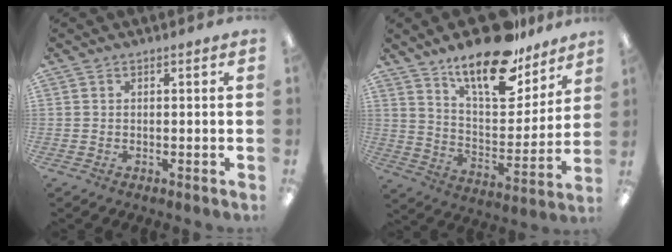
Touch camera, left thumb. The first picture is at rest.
{"total": 19.2, "force": [14.4, 7.3, 10.4], "torque": [-0.169, -0.093, 0.247]}